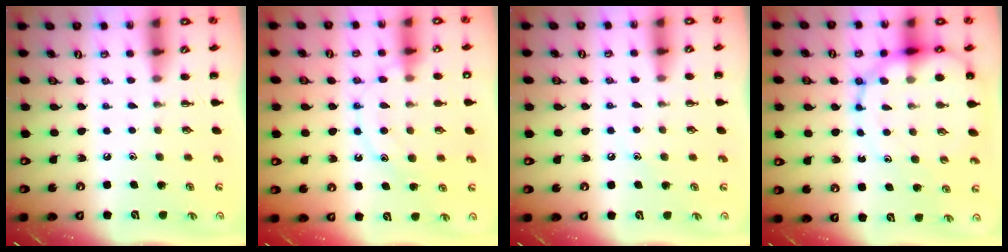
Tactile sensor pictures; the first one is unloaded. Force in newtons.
{"total": 12.8, "press": 12.8, "slide": 0.7}
{"total": 6.2, "press": 6.0, "slide": 1.7}
{"total": 13.6, "press": 13.2, "slide": 3.1}